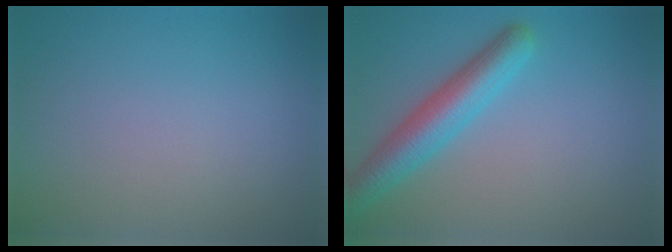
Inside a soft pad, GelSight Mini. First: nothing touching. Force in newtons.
{"total": 4.8, "press": 4.8, "slide": 0.2}